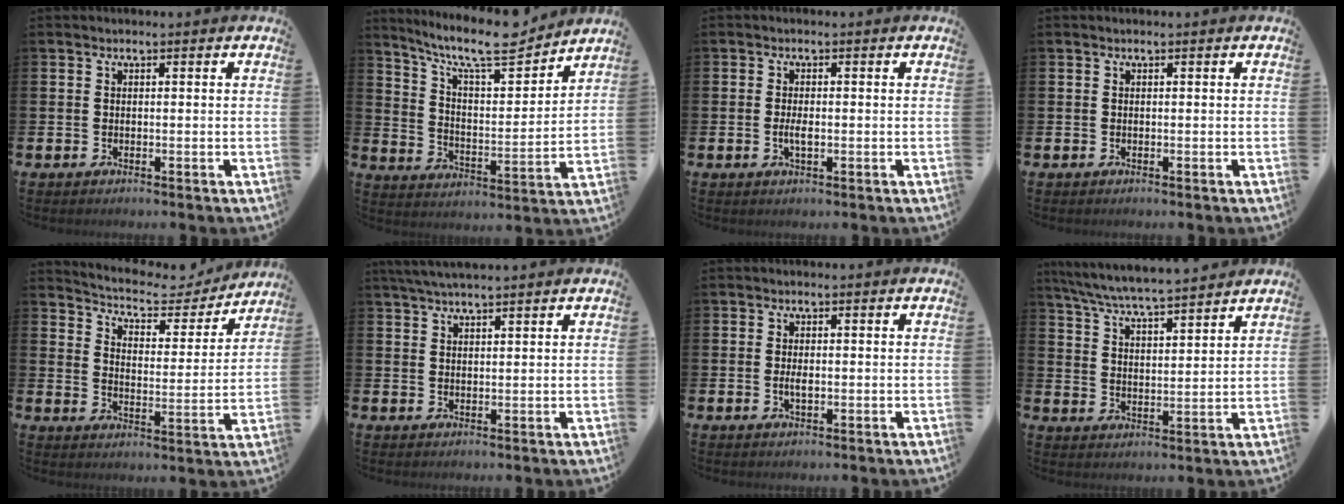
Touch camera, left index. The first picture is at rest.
{"total": 10.6, "force": [9.2, 2.3, 4.8], "torque": [-0.107, -0.059, 0.157]}
{"total": 2.0, "force": [-0.2, 0.7, 1.8], "torque": [-0.029, -0.002, -0.006]}
{"total": 0.0}
{"total": 5.9, "force": [5.4, 2.0, 1.2], "torque": [-0.053, -0.043, 0.089]}
{"total": 1.4, "force": [1.3, 0.1, 0.5], "torque": [-0.008, 0.000, 0.023]}
{"total": 1.6, "force": [-0.1, 0.7, 1.4], "torque": [-0.024, 0.001, -0.004]}
{"total": 6.7, "force": [6.5, -0.1, 1.6], "torque": [-0.057, -0.044, 0.114]}